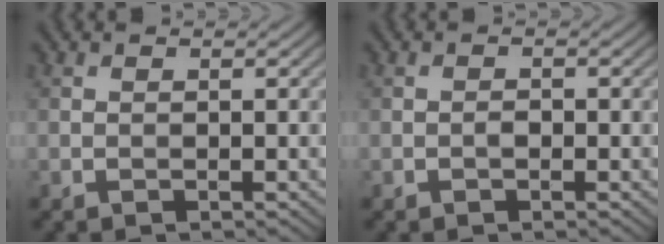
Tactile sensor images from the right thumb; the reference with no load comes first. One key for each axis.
{"total": 0.8, "fx": -0.4, "fy": 0.5, "fz": 0.5, "tx": -0.009, "ty": 0.002, "tz": -0.009}